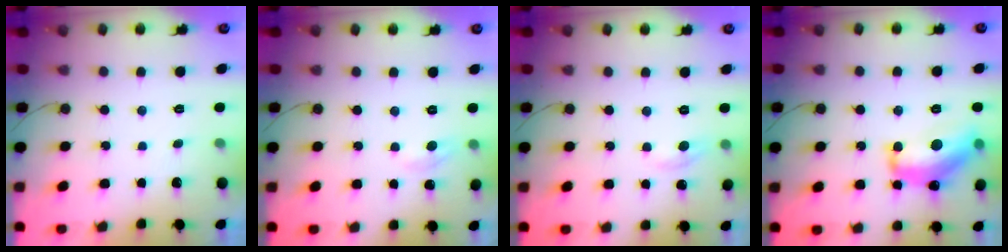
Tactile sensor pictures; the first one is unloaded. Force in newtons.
{"total": 2.6, "press": 2.6, "slide": 0.3}
{"total": 2.8, "press": 2.8, "slide": 0.4}
{"total": 15.5, "press": 15.5, "slide": 0.6}